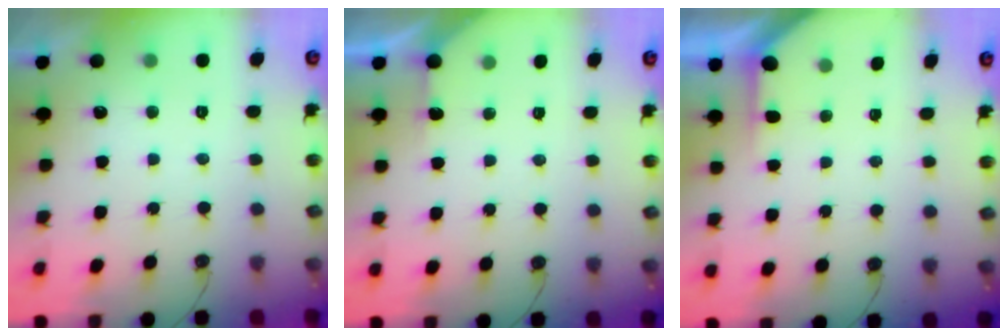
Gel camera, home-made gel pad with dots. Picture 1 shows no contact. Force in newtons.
{"total": 2.5, "press": 2.5, "slide": 0.2}
{"total": 2.3, "press": 2.3, "slide": 0.3}